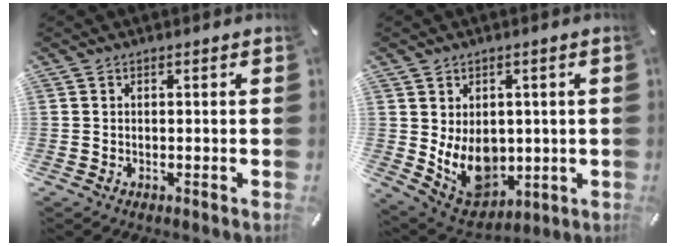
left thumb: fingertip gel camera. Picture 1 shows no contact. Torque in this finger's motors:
{"motor_torque": [2.19, 2.43, 1.29, 0.05, 0.15]}